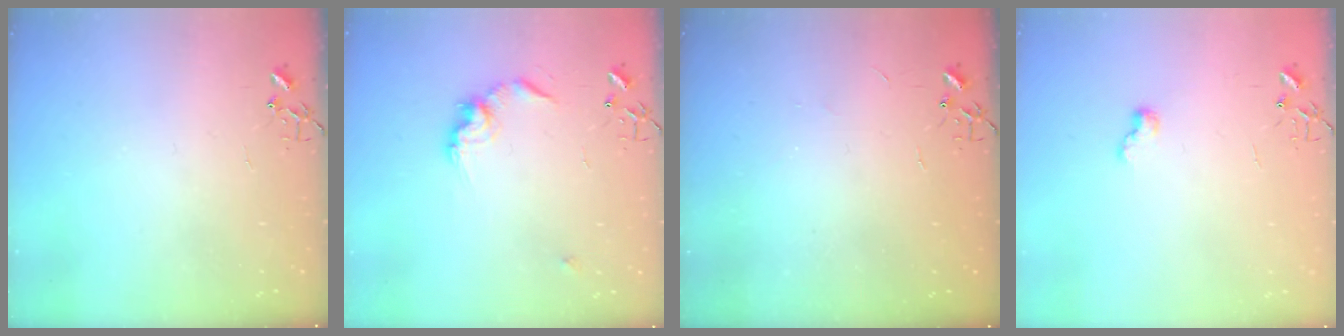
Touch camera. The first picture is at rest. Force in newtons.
{"total": 11.9, "press": 11.8, "slide": 1.0}
{"total": 1.9, "press": 1.9, "slide": 0.3}
{"total": 6.1, "press": 6.0, "slide": 0.7}